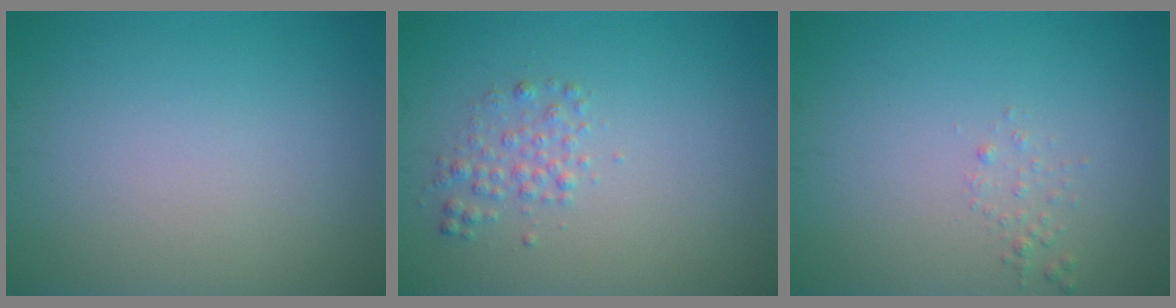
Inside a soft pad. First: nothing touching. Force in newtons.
{"total": 1.6, "press": 1.6, "slide": 0.0}
{"total": 0.8, "press": 0.8, "slide": 0.1}